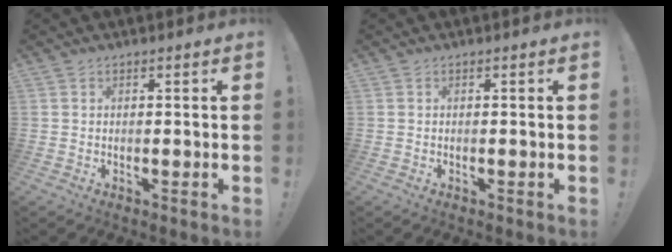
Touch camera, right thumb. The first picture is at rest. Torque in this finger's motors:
{"motor_torque": [0.00, 0.00, -0.02, 0.02, 0.00]}